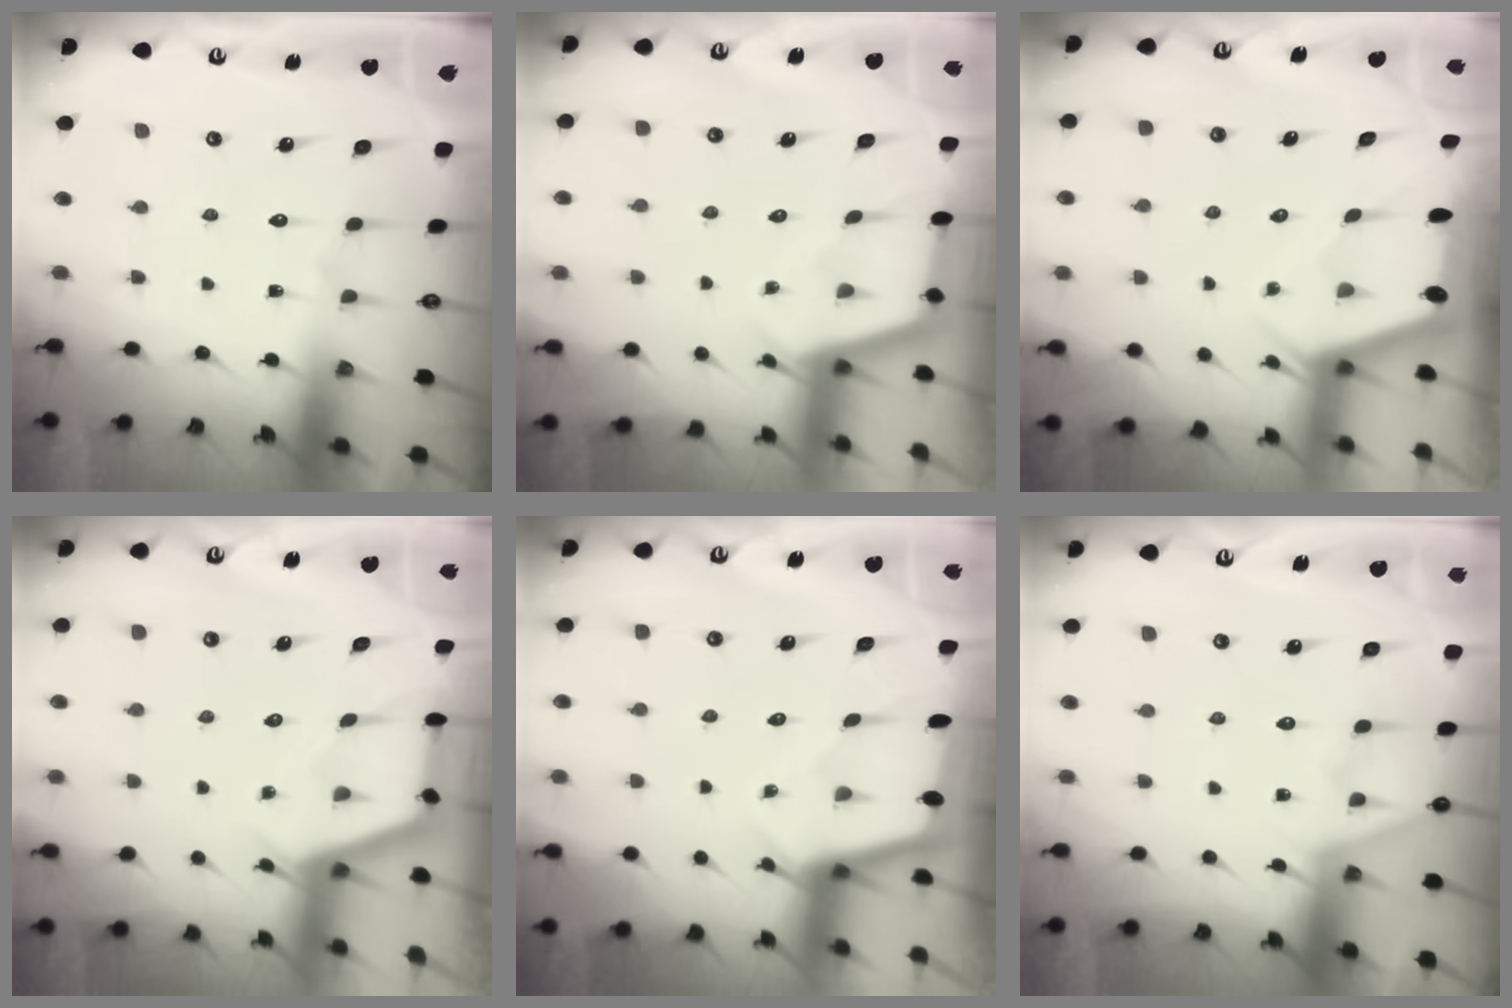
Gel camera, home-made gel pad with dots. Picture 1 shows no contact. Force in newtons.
{"total": 2.4, "press": 2.4, "slide": 0.1}
{"total": 2.0, "press": 2.0, "slide": 0.3}
{"total": 2.9, "press": 2.9, "slide": 0.3}
{"total": 2.3, "press": 2.3, "slide": 0.3}
{"total": 5.7, "press": 5.7, "slide": 0.7}